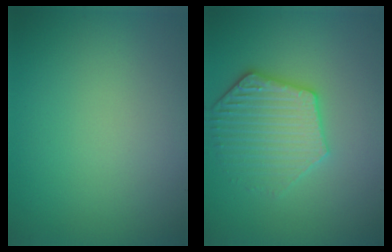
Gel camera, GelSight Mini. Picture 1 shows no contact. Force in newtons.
{"total": 4.2, "press": 3.9, "slide": 1.6}